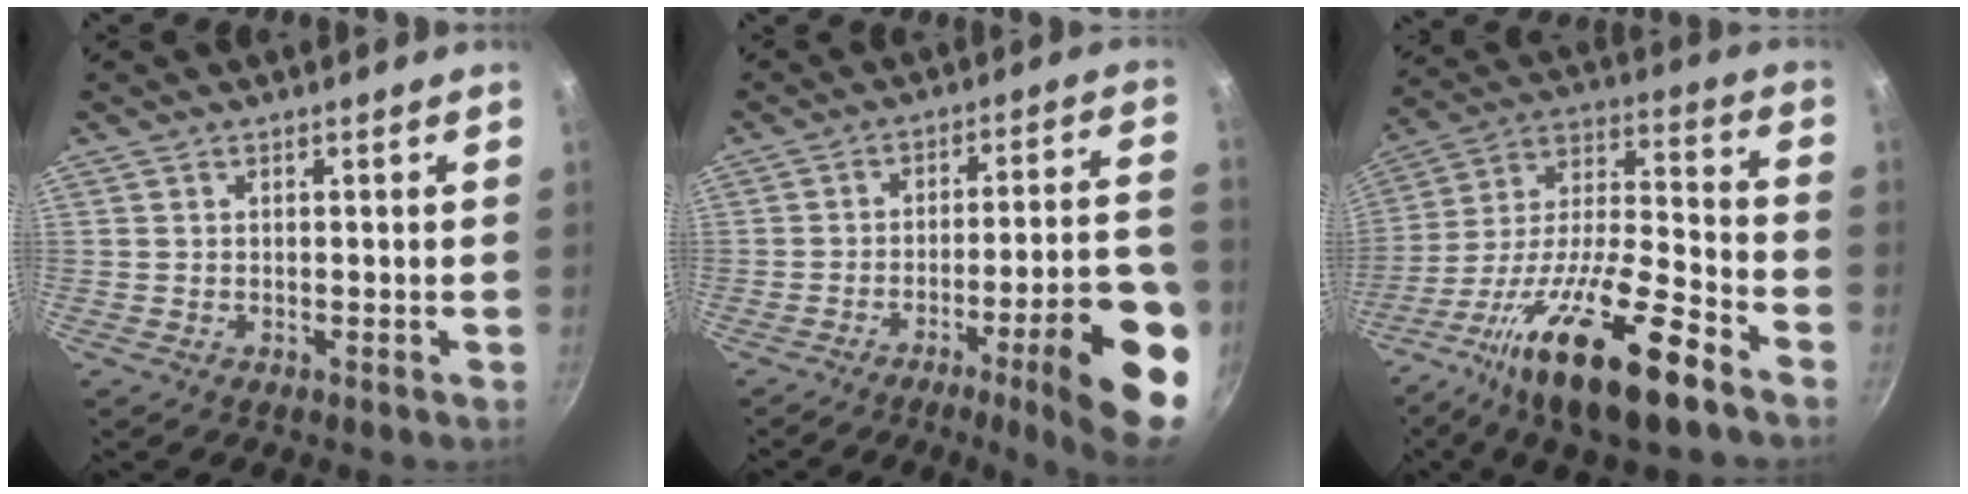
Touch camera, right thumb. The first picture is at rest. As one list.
[{"total": 18.4, "force": [-8.0, 3.7, 16.2], "torque": [-0.198, 0.039, -0.106]}, {"total": 23.3, "force": [-13.2, 6.2, 18.1], "torque": [-0.299, 0.065, -0.239]}]